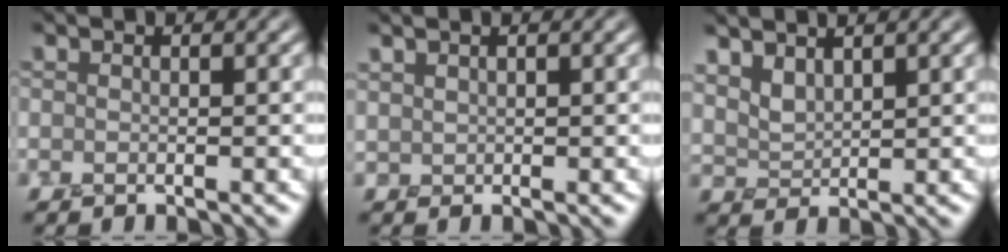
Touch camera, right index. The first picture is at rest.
{"total": 0.8, "force": [0.7, 0.4, 0.2], "torque": [-0.005, 0.002, 0.016]}
{"total": 2.5, "force": [1.9, 1.1, 1.3], "torque": [-0.030, 0.000, 0.043]}